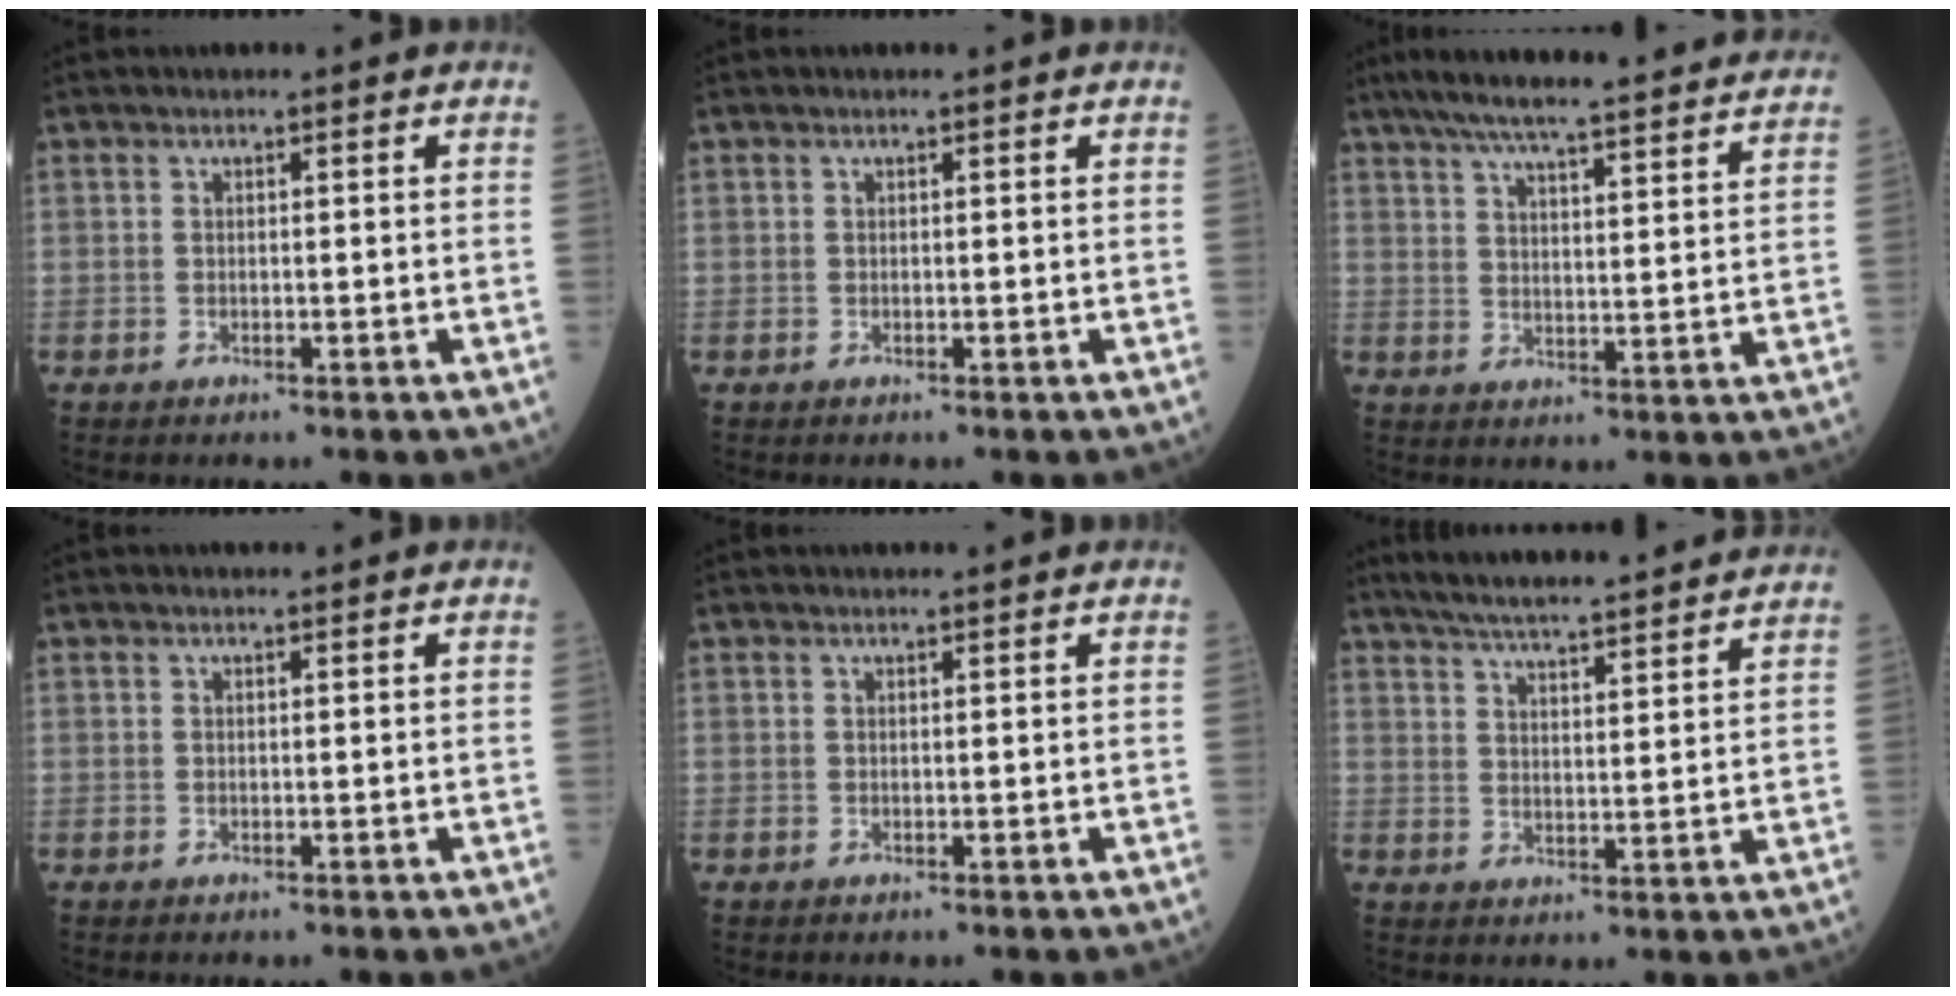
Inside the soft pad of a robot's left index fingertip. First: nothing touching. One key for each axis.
{"total": 0.0}
{"total": 25.6, "fx": 22.9, "fy": 1.9, "fz": 11.3, "tx": -0.173, "ty": -0.010, "tz": 0.292}
{"total": 0.8, "fx": 0.7, "fy": 0.0, "fz": 0.2, "tx": -0.008, "ty": 0.003, "tz": 0.012}
{"total": 2.2, "fx": 2.1, "fy": 0.0, "fz": 0.7, "tx": -0.005, "ty": 0.014, "tz": 0.028}
{"total": 17.5, "fx": 15.8, "fy": 1.2, "fz": 7.3, "tx": -0.113, "ty": 0.019, "tz": 0.218}